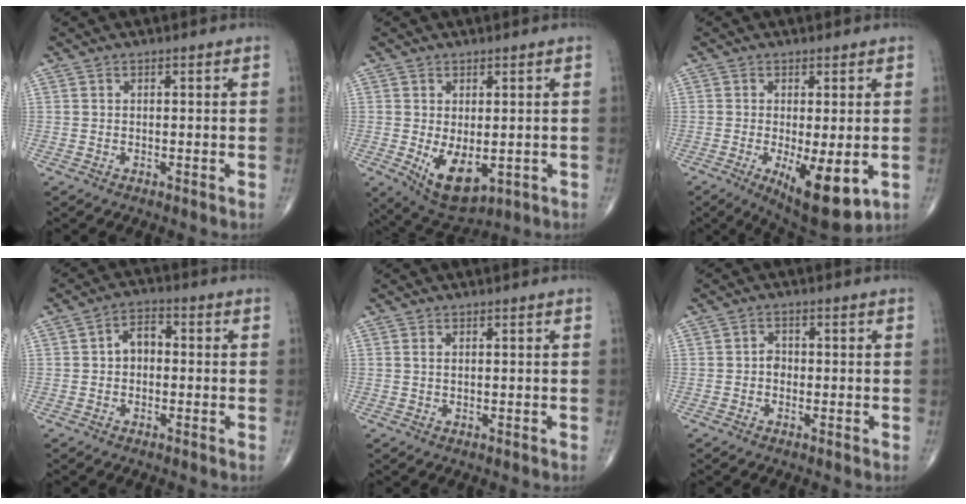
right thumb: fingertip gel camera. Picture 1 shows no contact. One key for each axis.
{"total": 8.3, "fx": -1.4, "fy": 4.4, "fz": 6.9, "tx": -0.098, "ty": -0.014, "tz": -0.002}
{"total": 10.7, "fx": -2.9, "fy": 3.5, "fz": 9.7, "tx": -0.142, "ty": -0.024, "tz": -0.033}
{"total": 4.6, "fx": -0.1, "fy": 3.3, "fz": 3.3, "tx": -0.040, "ty": 0.020, "tz": -0.011}
{"total": 0.6, "fx": 0.3, "fy": 0.2, "fz": 0.5, "tx": -0.014, "ty": 0.004, "tz": 0.006}
{"total": 1.7, "fx": -0.4, "fy": 1.4, "fz": 0.9, "tx": -0.001, "ty": 0.007, "tz": -0.012}